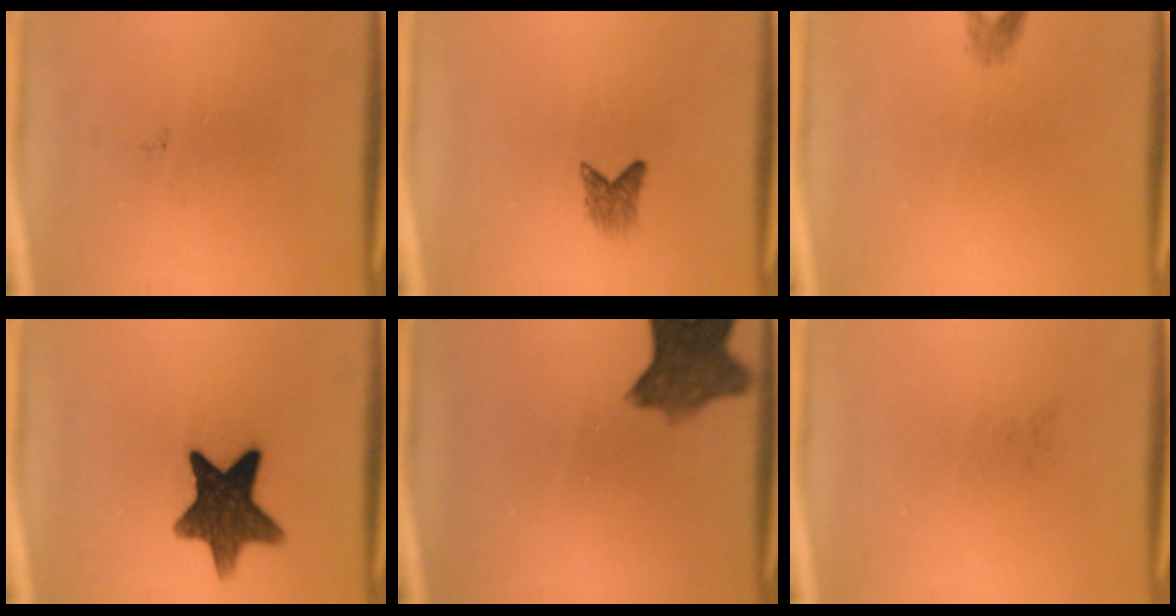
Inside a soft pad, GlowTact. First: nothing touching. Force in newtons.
{"total": 1.9}
{"total": 1.2}
{"total": 12.5}
{"total": 8.1}
{"total": 0.0}